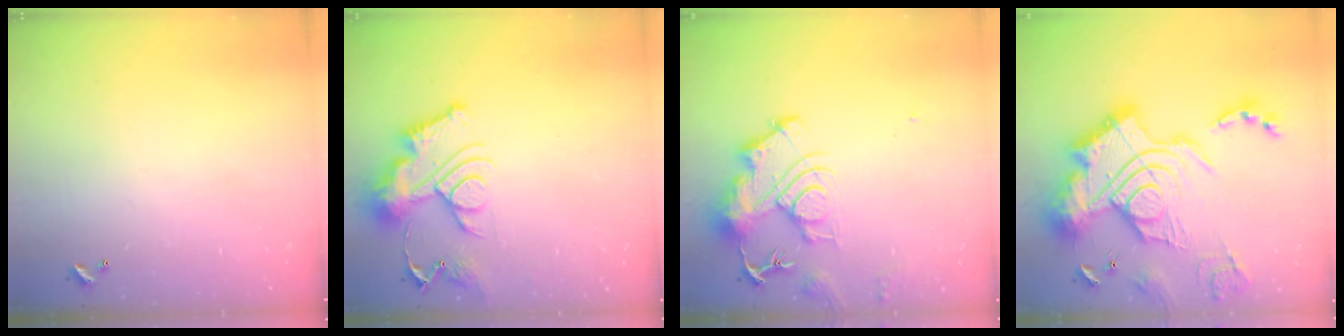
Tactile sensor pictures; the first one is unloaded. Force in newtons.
{"total": 13.4, "press": 13.4, "slide": 1.4}
{"total": 12.2, "press": 12.1, "slide": 1.4}
{"total": 3.9, "press": 3.0, "slide": 2.5}